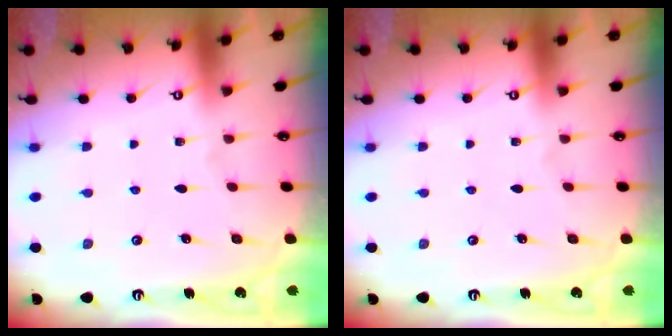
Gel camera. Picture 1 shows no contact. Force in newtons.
{"total": 0.0}